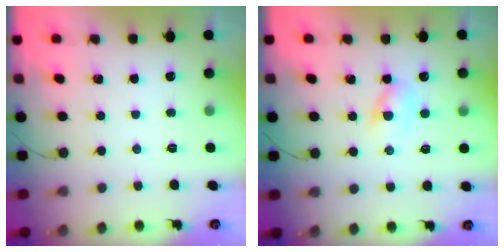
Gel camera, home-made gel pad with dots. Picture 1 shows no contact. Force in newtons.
{"total": 2.6, "press": 2.4, "slide": 1.0}